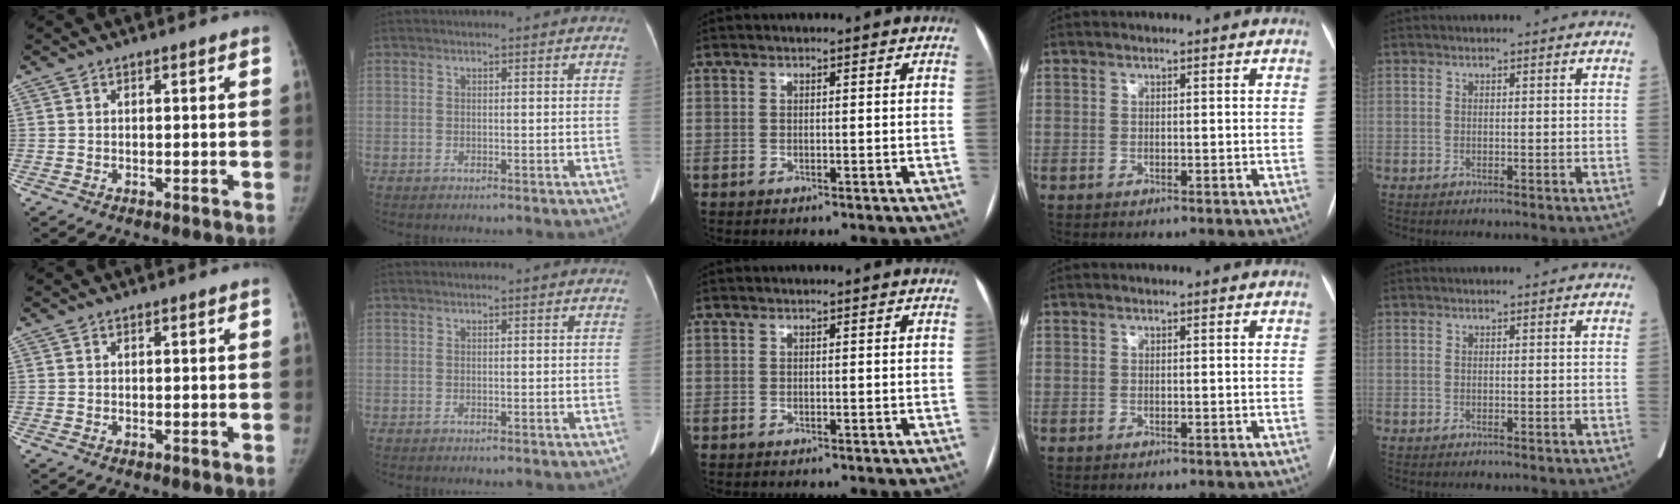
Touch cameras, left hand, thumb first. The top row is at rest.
{}